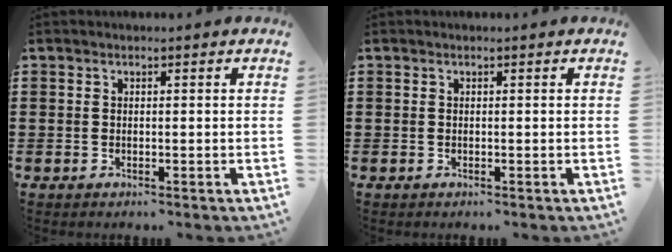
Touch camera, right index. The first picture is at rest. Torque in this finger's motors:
{"motor_torque": [-0.84, 1.25, 0.00, 0.00]}